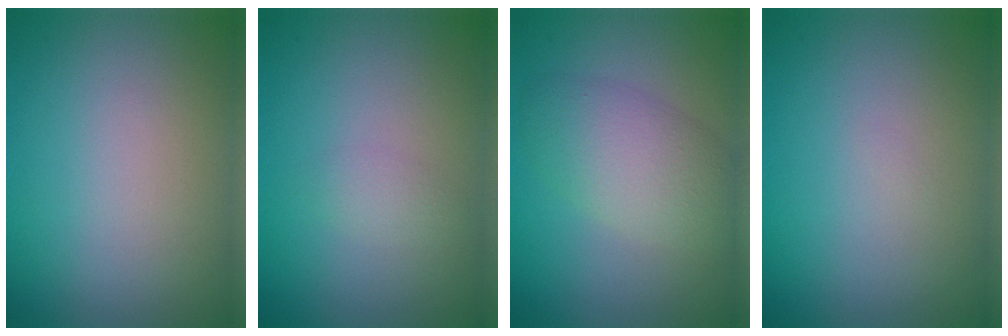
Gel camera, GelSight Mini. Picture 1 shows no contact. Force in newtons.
{"total": 1.0, "press": 1.0, "slide": 0.1}
{"total": 4.6, "press": 4.6, "slide": 0.2}
{"total": 0.0}